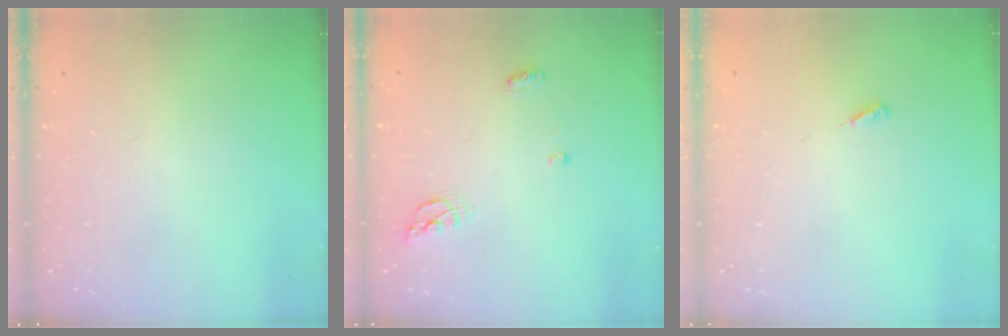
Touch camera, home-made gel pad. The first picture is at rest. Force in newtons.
{"total": 6.2, "press": 6.2, "slide": 0.4}
{"total": 2.1, "press": 2.1, "slide": 0.1}